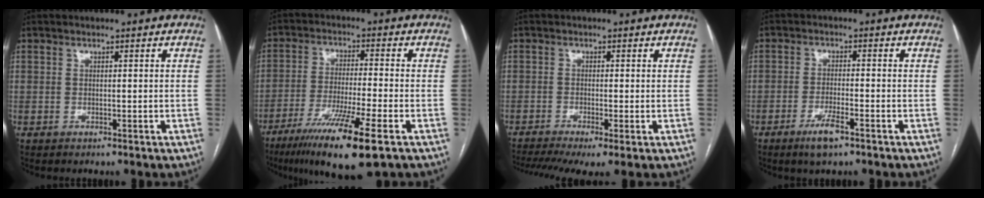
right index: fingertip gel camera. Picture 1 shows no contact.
{"total": 13.5, "force": [-7.8, 0.2, 11.0], "torque": [-0.204, -0.039, -0.135]}
{"total": 8.4, "force": [-5.4, 1.7, 6.2], "torque": [-0.109, -0.009, -0.090]}
{"total": 4.5, "force": [-2.9, 0.7, 3.4], "torque": [-0.069, -0.005, -0.051]}